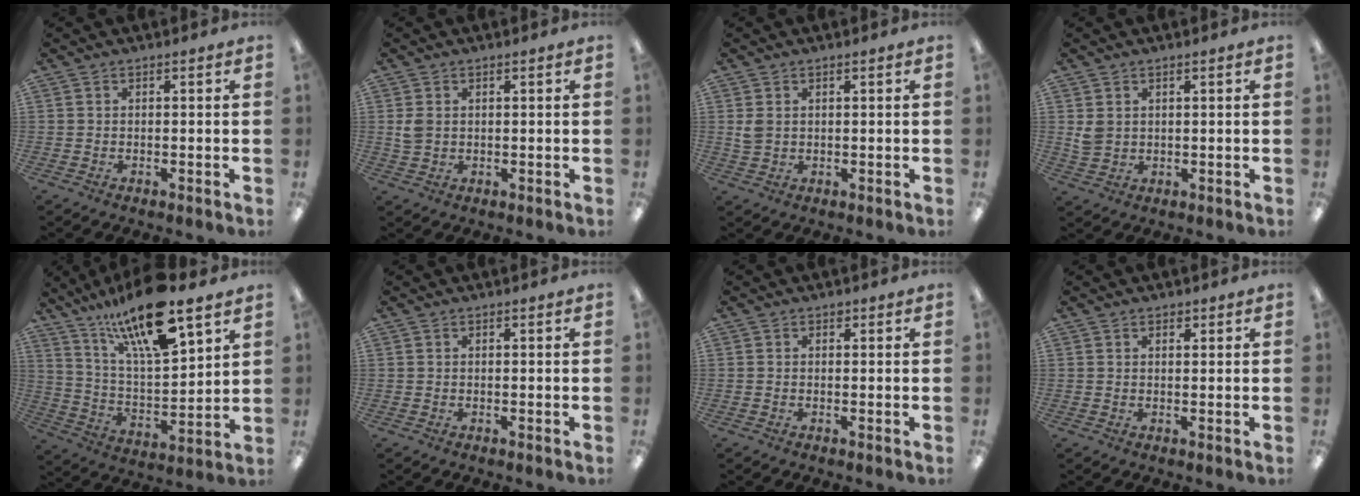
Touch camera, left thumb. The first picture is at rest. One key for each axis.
{"total": 2.8, "fx": 0.8, "fy": 2.0, "fz": 1.7, "tx": -0.029, "ty": 0.001, "tz": 0.013}
{"total": 2.6, "fx": 0.9, "fy": 1.8, "fz": 1.6, "tx": -0.034, "ty": 0.004, "tz": 0.016}
{"total": 3.3, "fx": 1.3, "fy": 2.5, "fz": 1.8, "tx": -0.036, "ty": 0.003, "tz": 0.026}
{"total": 19.5, "fx": 14.5, "fy": 4.9, "fz": 12.1, "tx": -0.216, "ty": -0.080, "tz": 0.243}
{"total": 0.0}
{"total": 0.5, "fx": 0.4, "fy": 0.3, "fz": 0.1, "tx": -0.003, "ty": 0.002, "tz": 0.007}
{"total": 1.2, "fx": 1.0, "fy": 0.6, "fz": 0.5, "tx": -0.002, "ty": -0.003, "tz": 0.016}